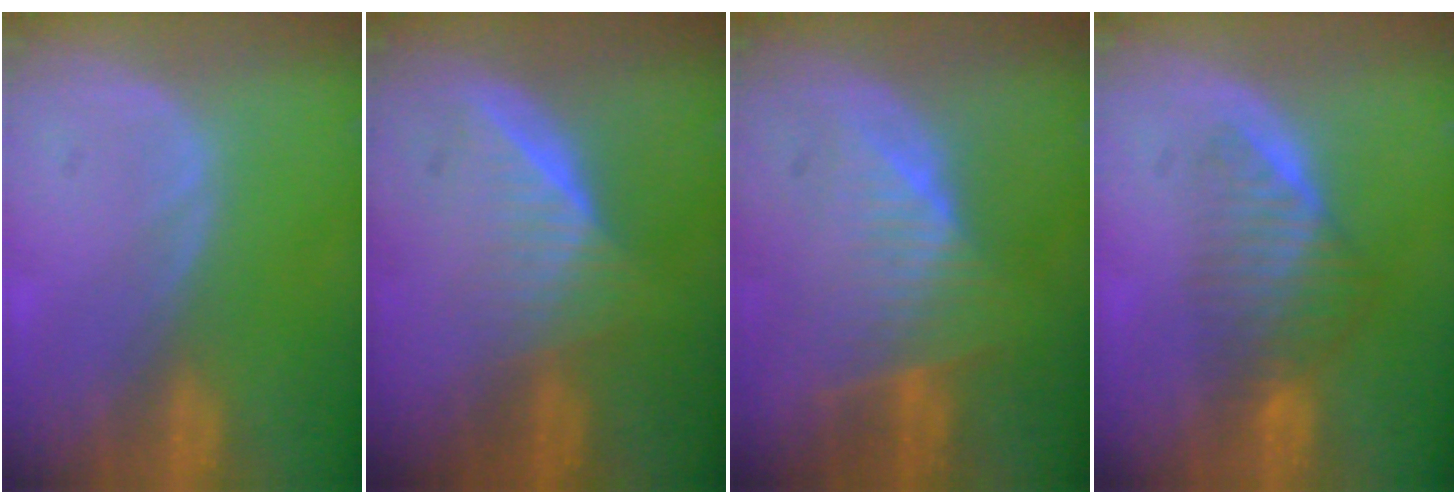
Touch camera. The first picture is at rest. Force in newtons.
{"total": 6.5, "press": 5.8, "slide": 2.8}
{"total": 8.1, "press": 7.1, "slide": 3.9}
{"total": 6.6, "press": 5.6, "slide": 3.5}